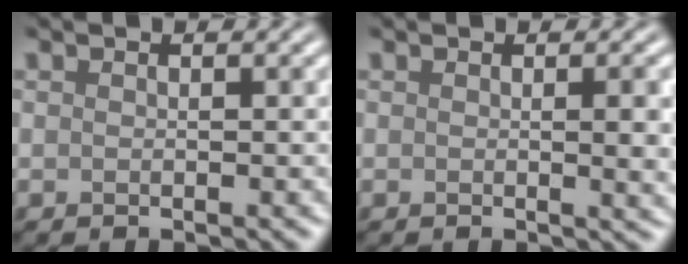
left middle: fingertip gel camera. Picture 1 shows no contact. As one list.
[{"total": 3.2, "force": [0.1, 0.8, 3.1], "torque": [-0.032, 0.000, 0.000]}]